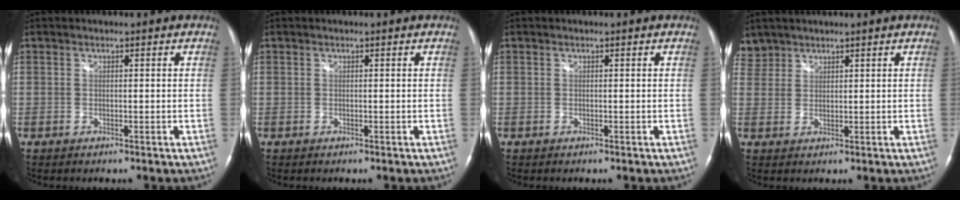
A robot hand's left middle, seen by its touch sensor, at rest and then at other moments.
{"total": 0.0}
{"total": 0.0}
{"total": 3.2, "force": [2.8, 1.5, -0.5], "torque": [0.015, 0.011, 0.057]}